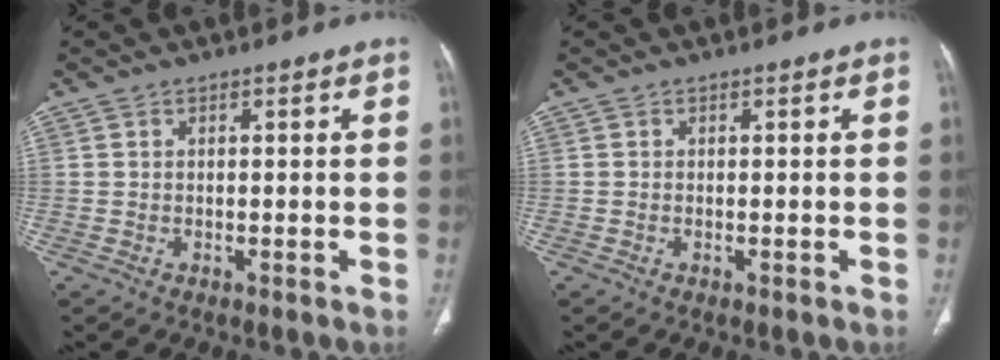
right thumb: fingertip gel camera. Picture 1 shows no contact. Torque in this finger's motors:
{"motor_torque": [-0.34, 0.01, -0.25, -0.08, -0.03]}